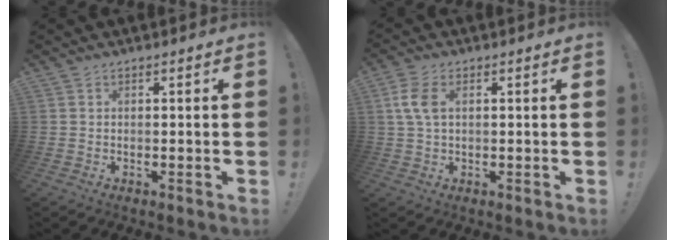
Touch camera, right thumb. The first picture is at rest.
{"total": 6.5, "force": [1.5, 4.0, 5.0], "torque": [-0.104, 0.006, 0.029]}